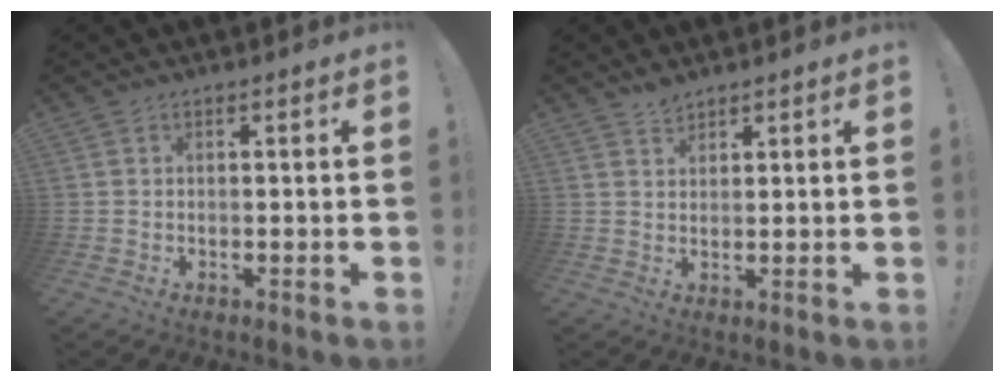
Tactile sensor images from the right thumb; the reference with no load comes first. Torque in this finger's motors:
{"motor_torque": [-0.15, 0.05, 0.20, 0.04, -0.02]}